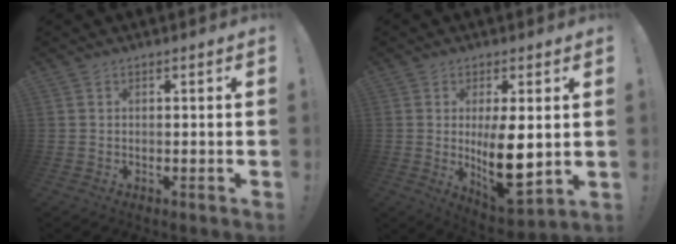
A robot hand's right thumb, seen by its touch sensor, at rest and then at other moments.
{"total": 13.6, "force": [0.0, 5.8, 12.3], "torque": [-0.198, -0.024, 0.006]}